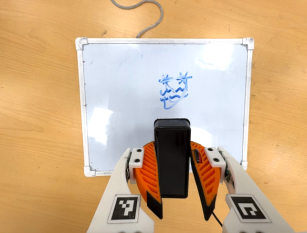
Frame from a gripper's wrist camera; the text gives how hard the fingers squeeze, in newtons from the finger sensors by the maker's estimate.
{"total": 9.1, "left": 7.1, "right": 11.1}